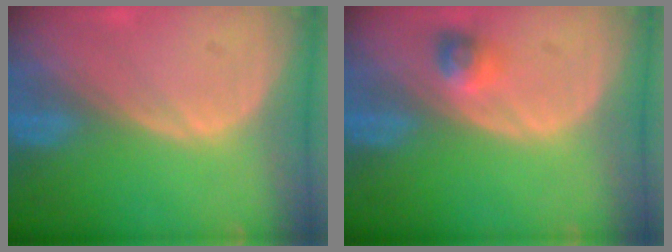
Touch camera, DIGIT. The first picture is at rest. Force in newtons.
{"total": 2.3, "press": 2.2, "slide": 0.7}